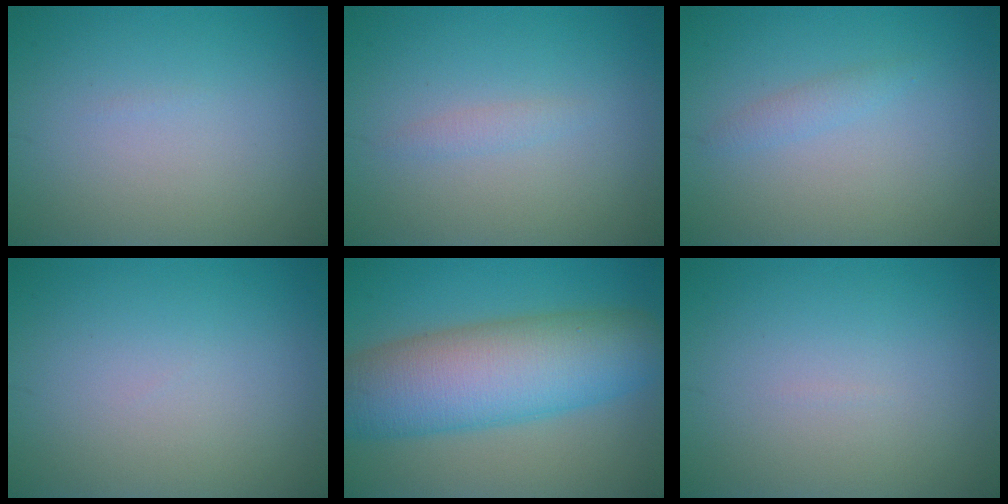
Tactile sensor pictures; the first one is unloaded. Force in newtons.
{"total": 0.9, "press": 0.9, "slide": 0.0}
{"total": 1.1, "press": 1.1, "slide": 0.0}
{"total": 0.0}
{"total": 10.7, "press": 10.7, "slide": 0.4}
{"total": 0.0}